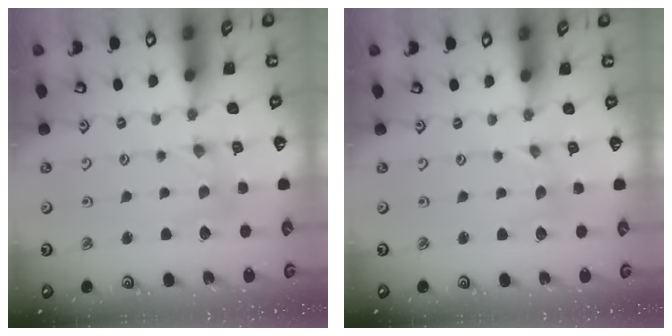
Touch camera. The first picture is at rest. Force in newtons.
{"total": 0.0}